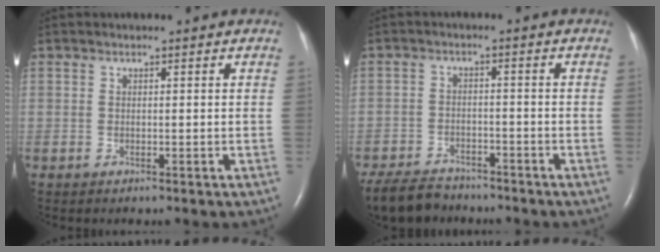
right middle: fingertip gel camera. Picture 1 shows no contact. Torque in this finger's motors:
{"motor_torque": [0.66, -0.69, 0.02, 0.01]}